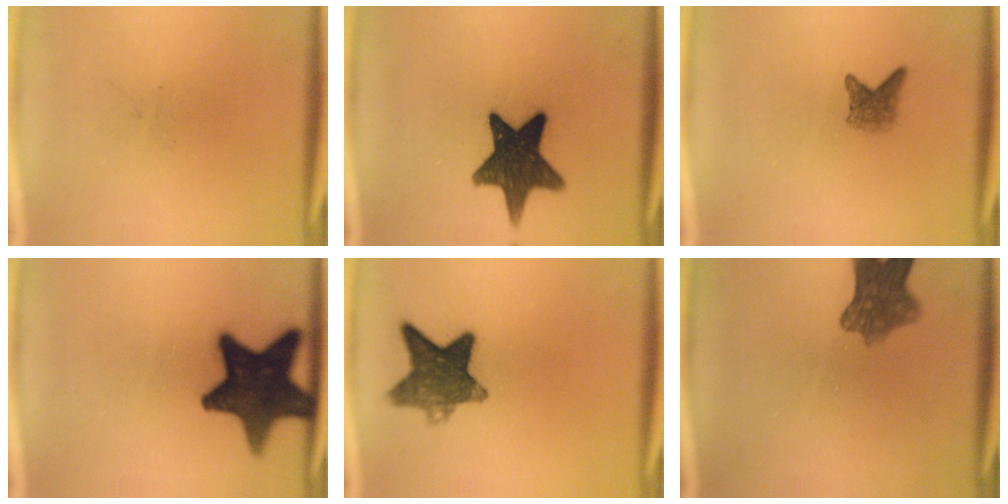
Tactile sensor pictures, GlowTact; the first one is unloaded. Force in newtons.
{"total": 14.8}
{"total": 2.4}
{"total": 16.2}
{"total": 9.5}
{"total": 7.3}